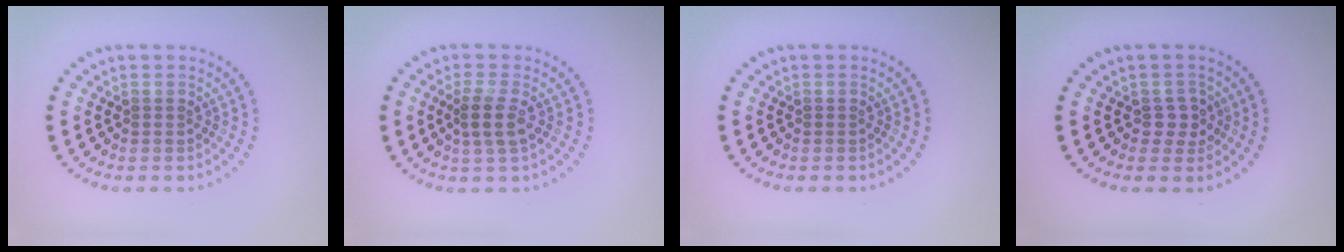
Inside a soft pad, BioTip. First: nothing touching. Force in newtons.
{"total": 2.5, "press": 2.1, "slide": 1.4}
{"total": 0.0}
{"total": 1.7, "press": 1.5, "slide": 0.8}